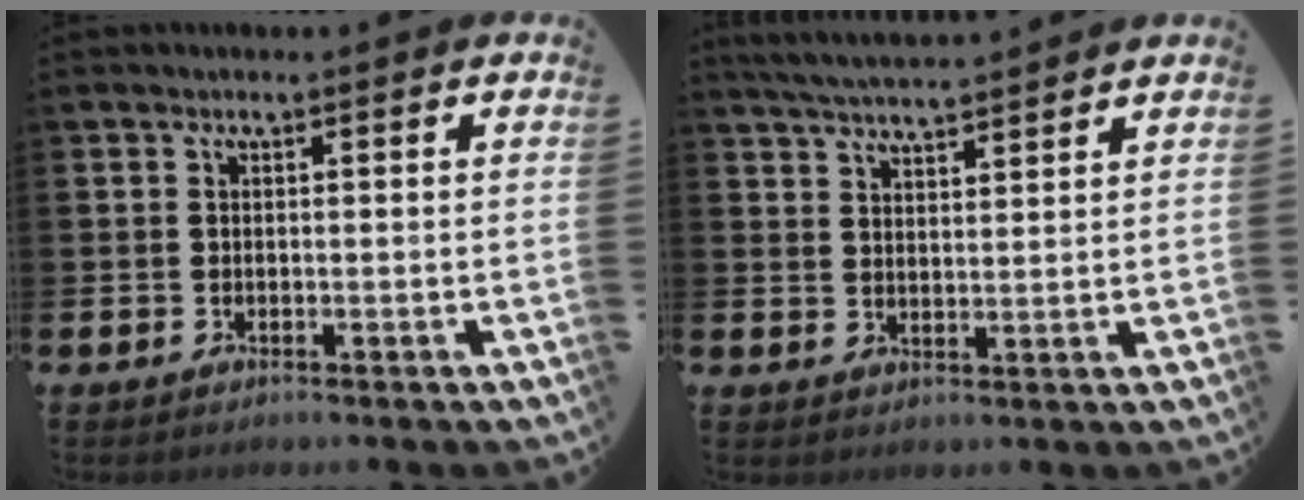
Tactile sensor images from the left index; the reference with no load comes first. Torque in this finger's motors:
{"motor_torque": [0.05, -0.39, 0.43, 0.21]}